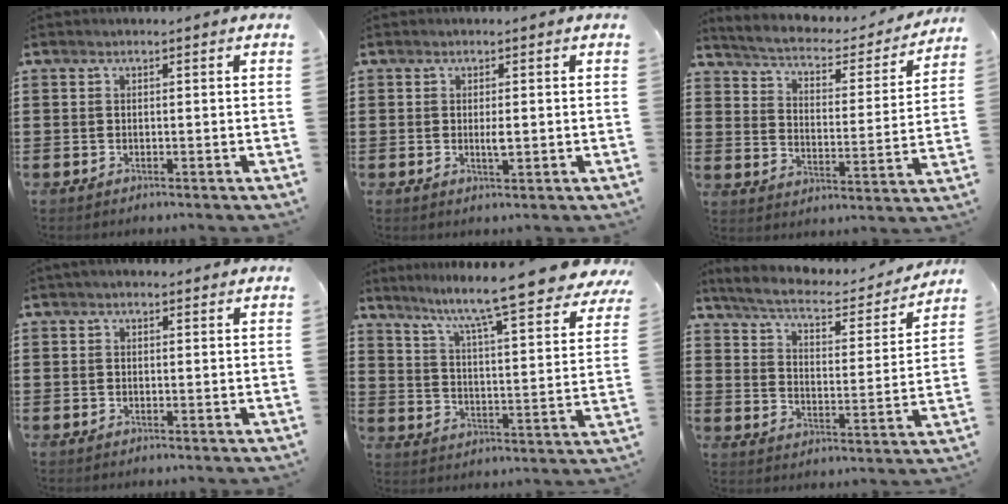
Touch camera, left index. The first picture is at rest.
{"total": 1.8, "force": [0.1, 0.4, 1.8], "torque": [-0.033, -0.002, 0.002]}
{"total": 3.1, "force": [2.7, 0.7, 1.3], "torque": [-0.042, -0.026, 0.037]}
{"total": 1.1, "force": [0.7, 0.7, 0.5], "torque": [-0.011, 0.006, 0.013]}
{"total": 9.8, "force": [8.3, -0.9, 5.2], "torque": [-0.114, -0.070, 0.129]}
{"total": 5.1, "force": [4.5, 1.1, 2.3], "torque": [-0.068, -0.028, 0.072]}